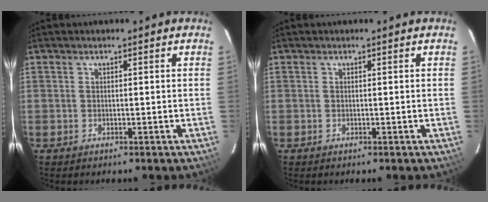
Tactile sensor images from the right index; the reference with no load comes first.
{"total": 0.0}